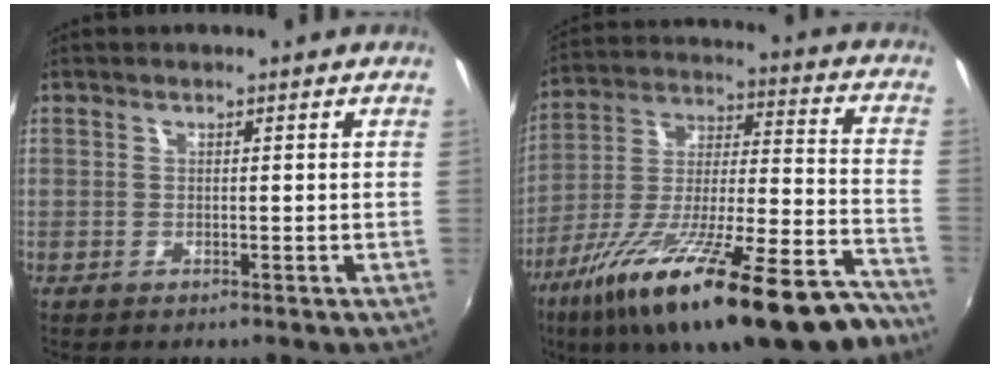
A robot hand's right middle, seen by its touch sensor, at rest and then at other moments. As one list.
[{"total": 31.2, "force": [-21.3, 7.8, 21.4], "torque": [-0.344, -0.053, -0.325]}]